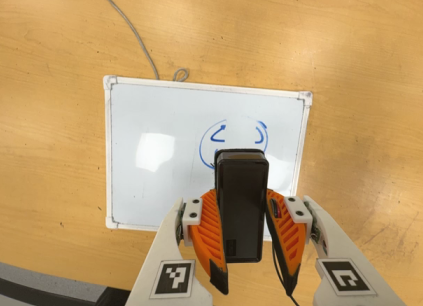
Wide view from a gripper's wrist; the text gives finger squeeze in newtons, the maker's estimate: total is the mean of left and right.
{"total": 6.0, "left": 4.6, "right": 7.4}